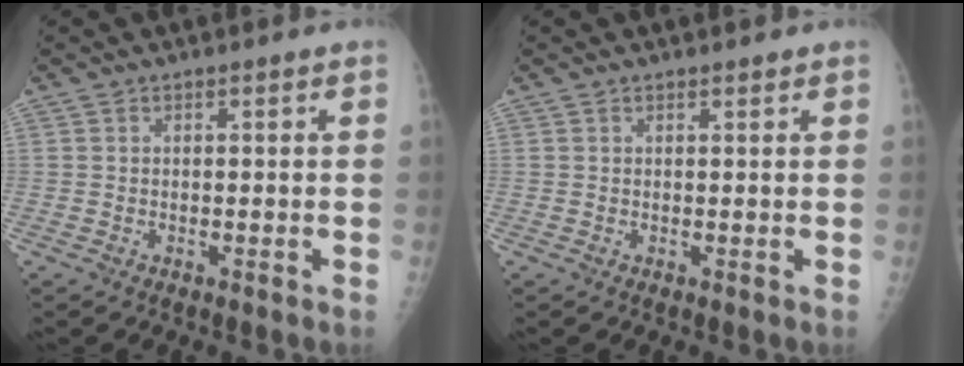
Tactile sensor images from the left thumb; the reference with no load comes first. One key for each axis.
{"total": 0.6, "fx": 0.5, "fy": 0.1, "fz": 0.2, "tx": -0.005, "ty": -0.004, "tz": 0.008}